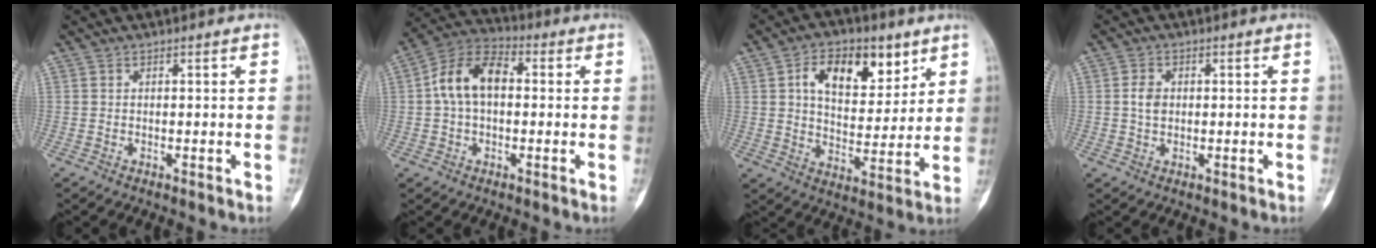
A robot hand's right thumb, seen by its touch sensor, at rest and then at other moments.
{"total": 11.1, "force": [0.9, 7.0, 8.5], "torque": [-0.153, 0.033, 0.006]}
{"total": 14.2, "force": [6.4, 8.2, 9.6], "torque": [-0.111, -0.023, 0.109]}
{"total": 3.1, "force": [0.2, 2.3, 2.0], "torque": [-0.034, 0.003, 0.003]}